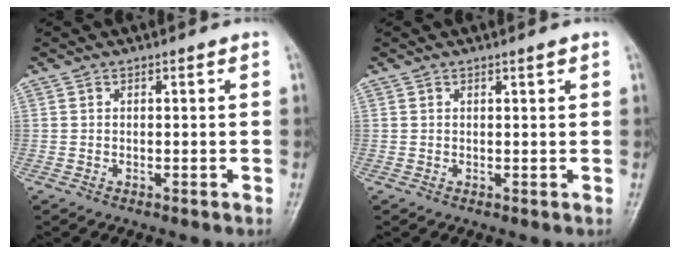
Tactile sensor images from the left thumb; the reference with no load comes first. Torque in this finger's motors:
{"motor_torque": [-0.45, 0.10, -0.58, -0.15, 0.04]}